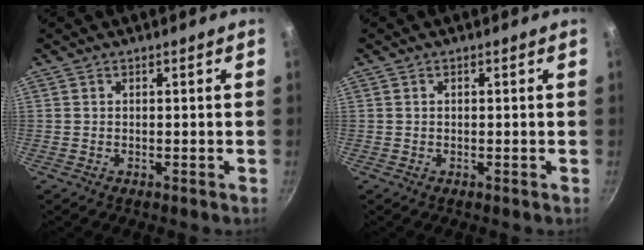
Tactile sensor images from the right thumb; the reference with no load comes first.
{"total": 0.0}